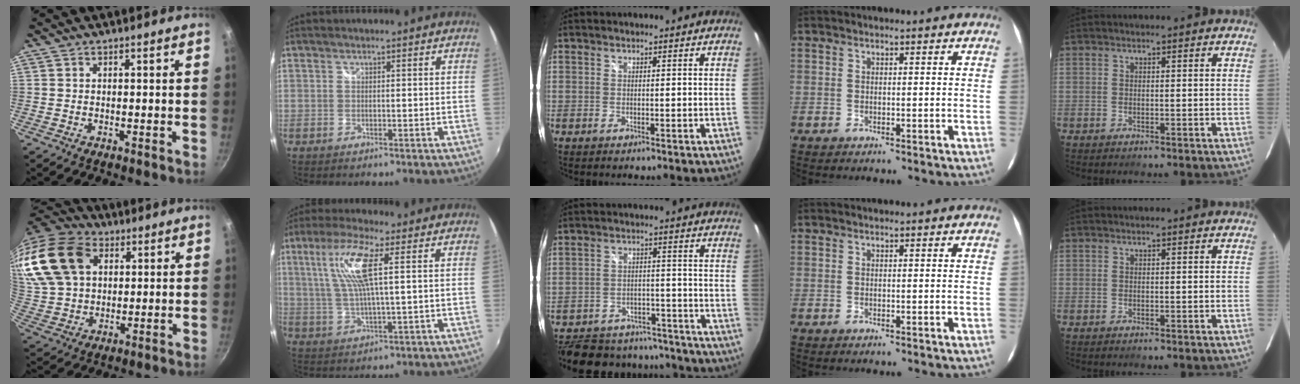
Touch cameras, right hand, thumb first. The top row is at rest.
{"thumb": {"total": 23.0, "force": [7.6, 16.5, 14.1], "torque": [-0.294, 0.015, 0.142]}, "index": {"total": 10.5, "force": [3.1, 1.4, 9.9], "torque": [-0.197, 0.009, 0.064]}, "middle": {"total": 24.2, "force": [-20.0, 10.4, 9.0], "torque": [-0.208, 0.021, -0.254]}}